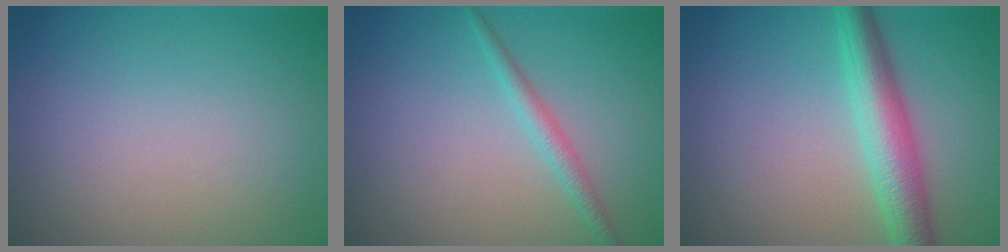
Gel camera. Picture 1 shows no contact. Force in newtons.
{"total": 1.7, "press": 1.7, "slide": 0.1}
{"total": 5.0, "press": 5.0, "slide": 0.0}